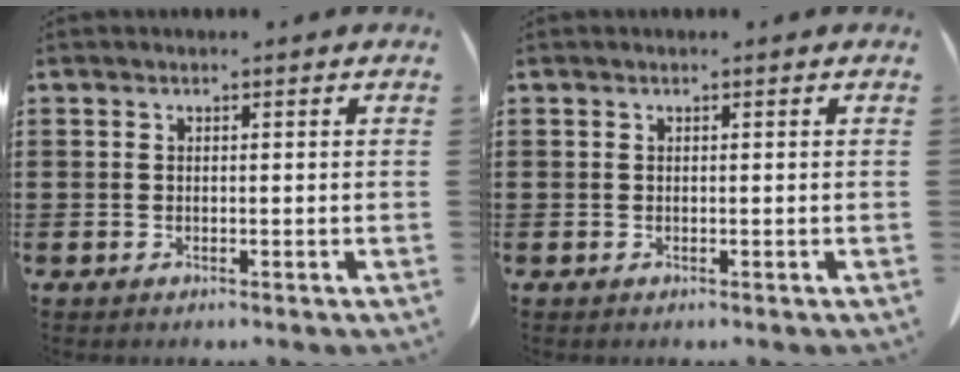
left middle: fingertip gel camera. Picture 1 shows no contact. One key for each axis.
{"total": 0.0}